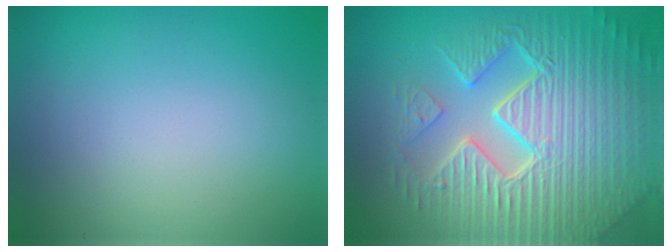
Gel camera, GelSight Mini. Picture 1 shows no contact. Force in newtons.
{"total": 11.0, "press": 7.1, "slide": 8.4}